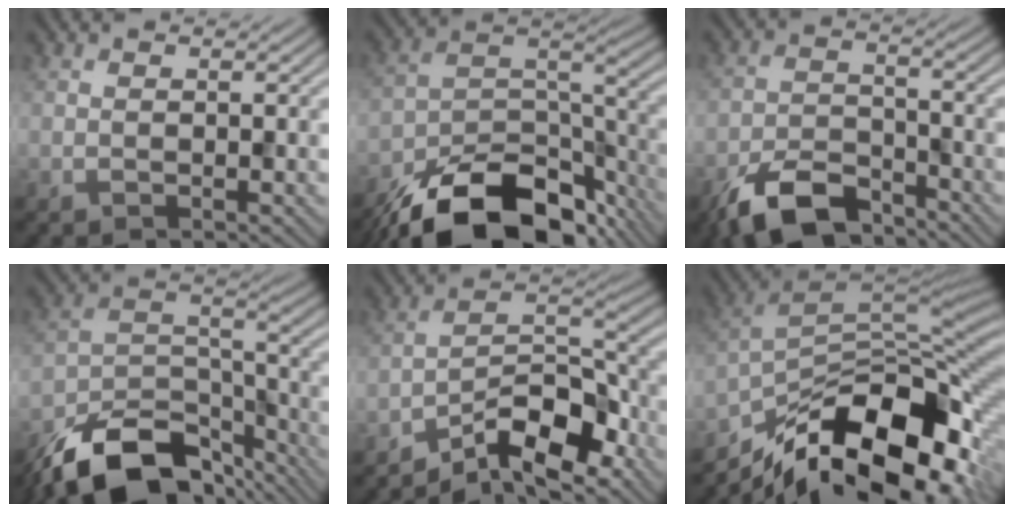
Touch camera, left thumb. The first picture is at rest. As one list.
[{"total": 18.2, "force": [-13.4, 8.4, 9.0], "torque": [-0.197, -0.044, -0.193]}, {"total": 8.9, "force": [-6.8, 3.6, 4.5], "torque": [-0.078, -0.008, -0.140]}, {"total": 15.7, "force": [-11.7, 6.9, 7.9], "torque": [-0.178, -0.020, -0.194]}, {"total": 9.7, "force": [-7.2, 3.0, 5.8], "torque": [-0.084, 0.011, -0.146]}, {"total": 16.5, "force": [-9.4, 7.3, 11.4], "torque": [-0.214, -0.025, -0.153]}]